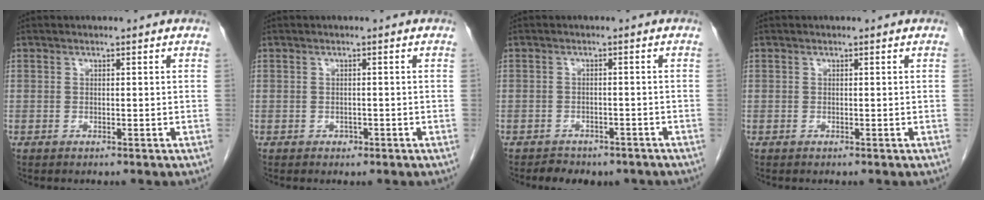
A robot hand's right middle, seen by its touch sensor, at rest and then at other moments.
{"total": 0.8, "force": [-0.4, 0.6, 0.3], "torque": [-0.006, 0.002, -0.004]}
{"total": 5.7, "force": [-4.6, 2.9, 1.8], "torque": [-0.024, 0.007, -0.053]}
{"total": 0.0}